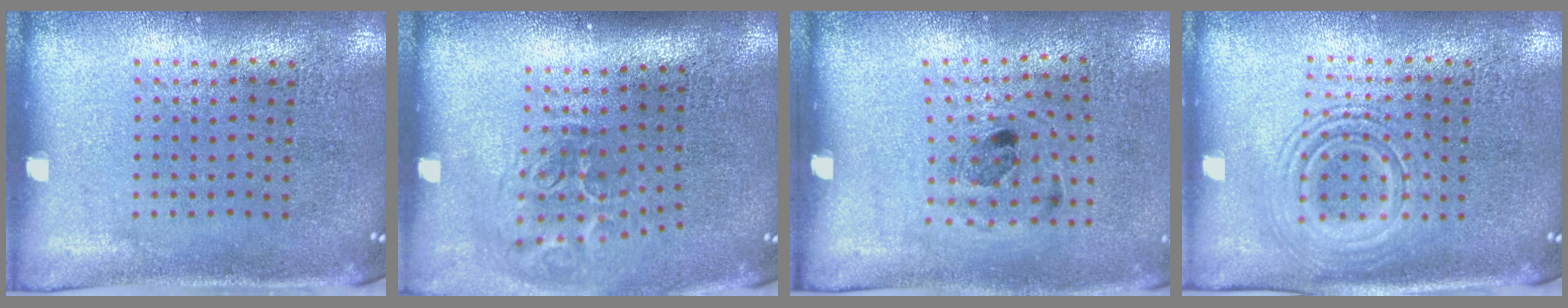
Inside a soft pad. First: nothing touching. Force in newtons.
{"total": 2.1, "press": 1.3, "slide": 1.6}
{"total": 1.2, "press": 0.7, "slide": 0.9}
{"total": 2.5, "press": 2.5, "slide": 0.4}